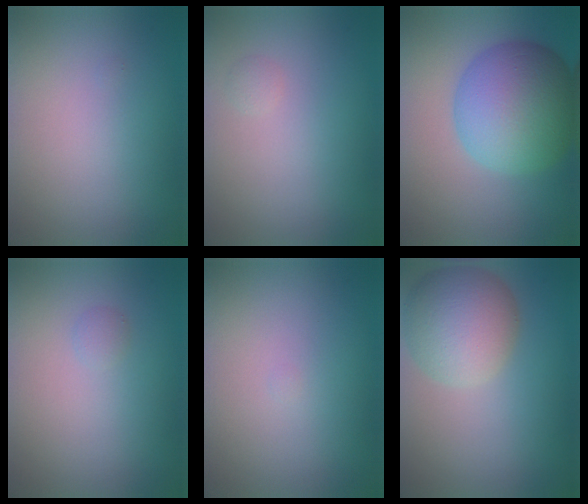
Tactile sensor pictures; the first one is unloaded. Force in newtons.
{"total": 0.6, "press": 0.6, "slide": 0.1}
{"total": 9.7, "press": 9.7, "slide": 0.2}
{"total": 0.6, "press": 0.6, "slide": 0.0}
{"total": 0.0}
{"total": 7.0, "press": 7.0, "slide": 0.2}